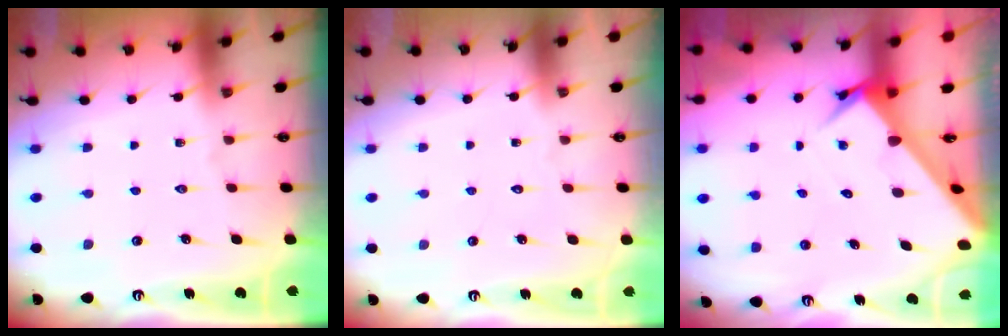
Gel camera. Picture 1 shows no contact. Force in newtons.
{"total": 1.6, "press": 1.6, "slide": 0.1}
{"total": 3.6, "press": 3.6, "slide": 0.3}